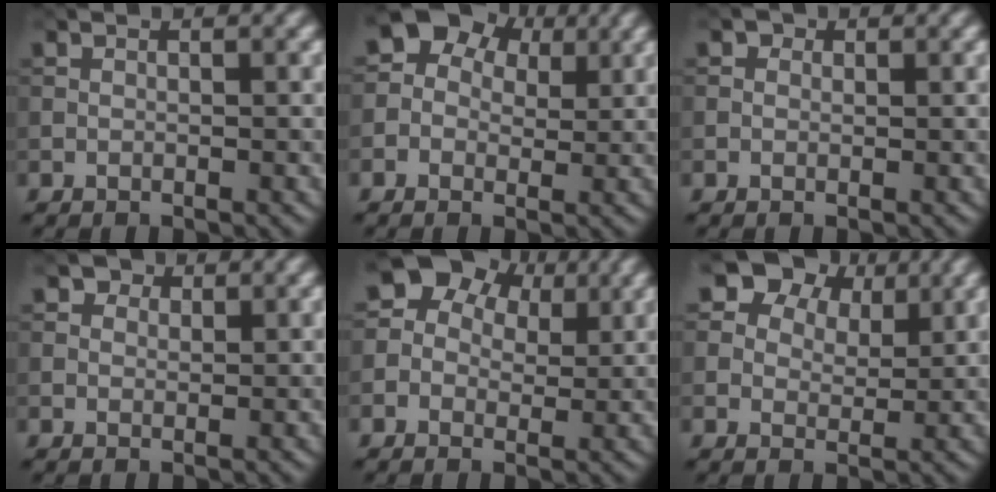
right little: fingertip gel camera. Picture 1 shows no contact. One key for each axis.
{"total": 5.8, "fx": 1.9, "fy": 4.7, "fz": 2.8, "tx": -0.033, "ty": 0.018, "tz": -0.008}
{"total": 0.9, "fx": 0.4, "fy": 0.7, "fz": 0.4, "tx": -0.005, "ty": -0.004, "tz": -0.002}
{"total": 2.1, "fx": 1.4, "fy": 1.4, "fz": 0.8, "tx": -0.012, "ty": -0.005, "tz": 0.013}
{"total": 7.0, "fx": 2.5, "fy": 5.6, "fz": 3.3, "tx": -0.040, "ty": 0.022, "tz": 0.007}
{"total": 8.9, "fx": 5.4, "fy": 5.9, "fz": 3.8, "tx": -0.071, "ty": 0.013, "tz": 0.079}